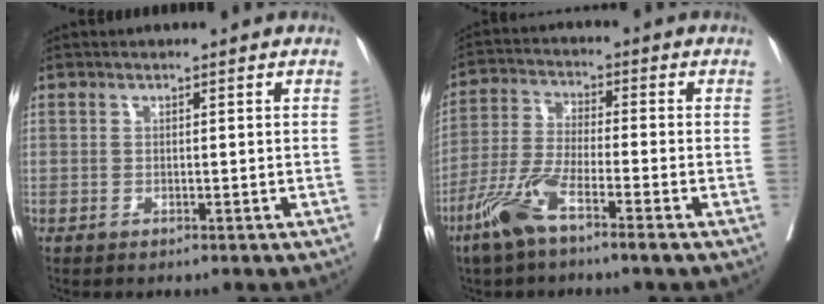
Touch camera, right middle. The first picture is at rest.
{"total": 8.2, "force": [-5.0, 0.6, 6.4], "torque": [-0.142, -0.012, -0.106]}